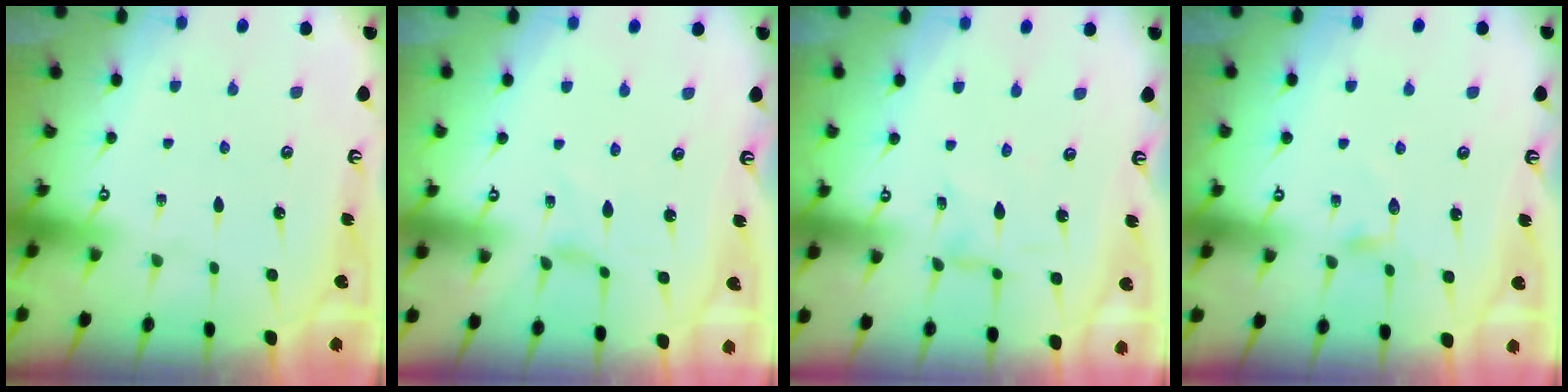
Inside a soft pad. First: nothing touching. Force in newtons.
{"total": 0.8, "press": 0.8, "slide": 0.3}
{"total": 1.7, "press": 1.7, "slide": 0.0}
{"total": 4.5, "press": 4.4, "slide": 0.5}